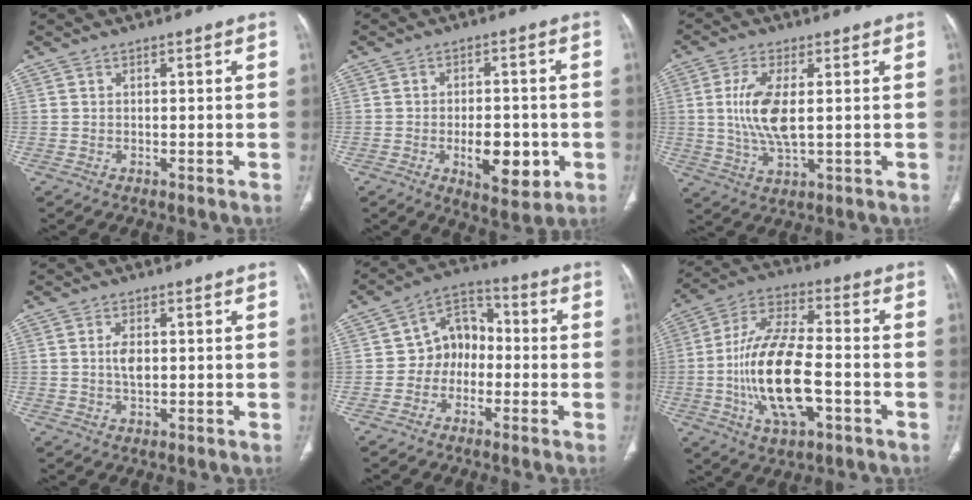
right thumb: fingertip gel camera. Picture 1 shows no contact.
{"total": 10.0, "force": [-2.7, 5.1, 8.2], "torque": [-0.097, 0.003, -0.027]}
{"total": 9.3, "force": [0.9, 3.6, 8.6], "torque": [-0.187, -0.011, 0.021]}
{"total": 3.2, "force": [0.3, 1.7, 2.7], "torque": [-0.047, -0.001, 0.006]}
{"total": 8.8, "force": [-1.4, 7.1, 5.0], "torque": [-0.041, 0.036, -0.042]}
{"total": 18.6, "force": [-4.2, 8.0, 16.3], "torque": [-0.314, 0.025, -0.073]}